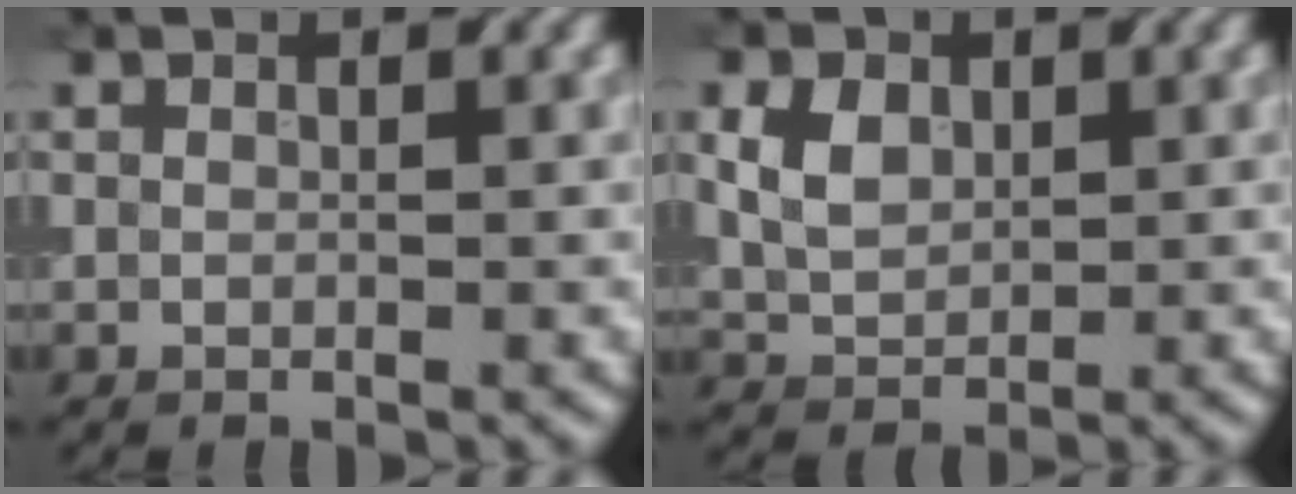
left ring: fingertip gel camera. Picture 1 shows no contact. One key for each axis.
{"total": 3.4, "fx": 1.0, "fy": 2.4, "fz": 2.2, "tx": -0.053, "ty": 0.008, "tz": 0.024}